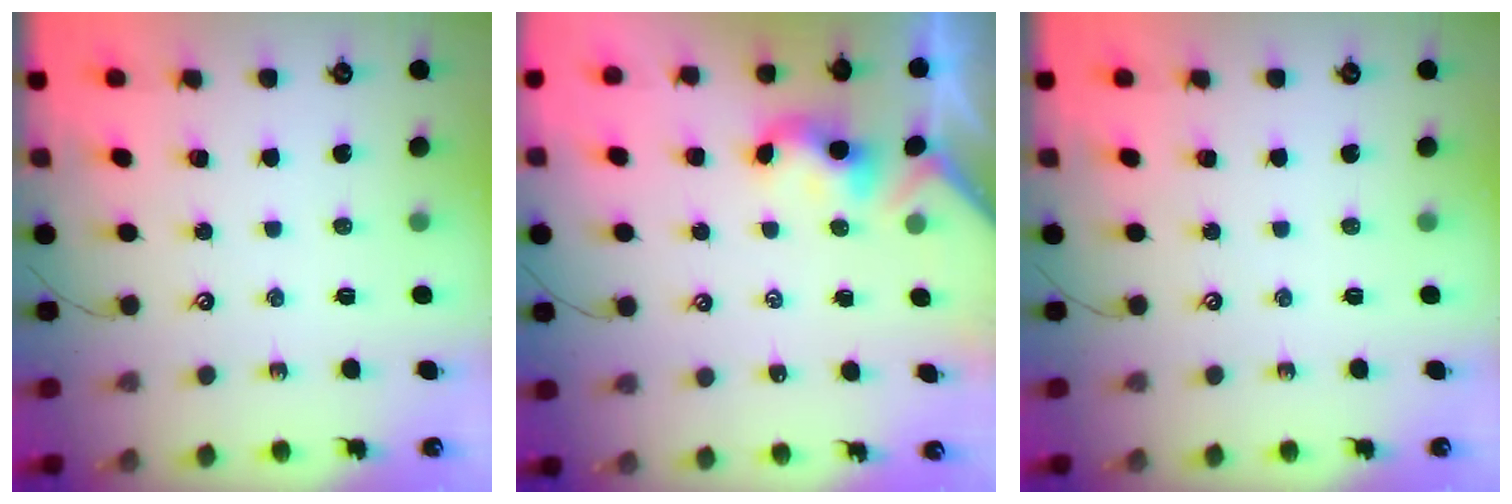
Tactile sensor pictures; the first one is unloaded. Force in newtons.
{"total": 2.3, "press": 2.3, "slide": 0.2}
{"total": 0.0}